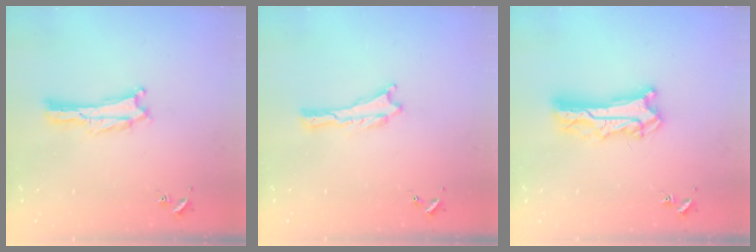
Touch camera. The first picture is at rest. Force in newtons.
{"total": 0.0}
{"total": 8.4, "press": 8.3, "slide": 0.8}